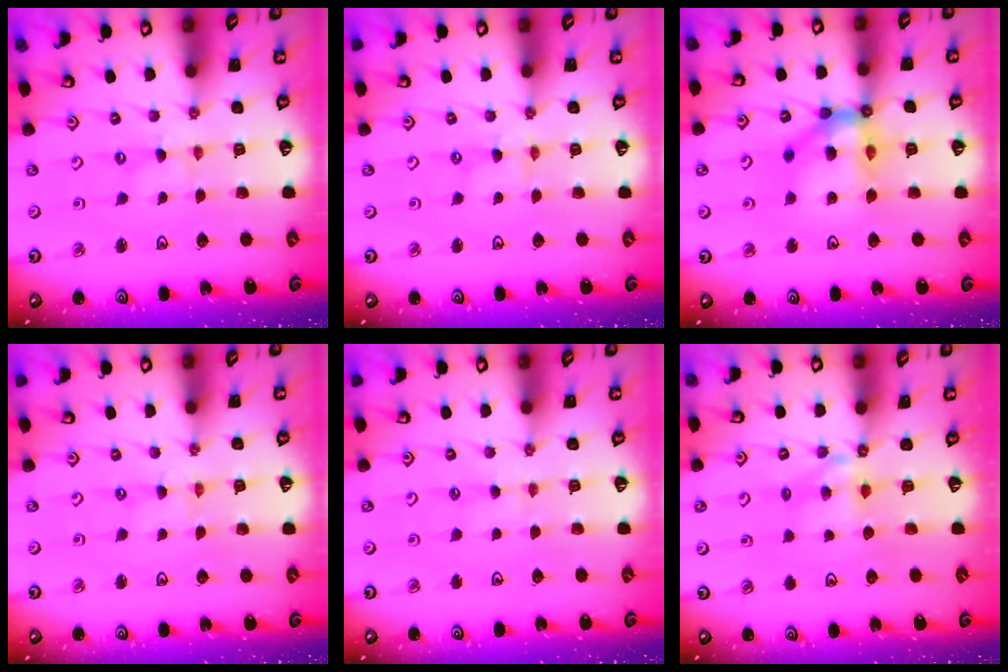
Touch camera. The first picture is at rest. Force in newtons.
{"total": 1.5, "press": 1.5, "slide": 0.2}
{"total": 14.8, "press": 14.6, "slide": 2.0}
{"total": 0.0}
{"total": 2.4, "press": 2.3, "slide": 0.4}
{"total": 5.3, "press": 5.2, "slide": 0.6}